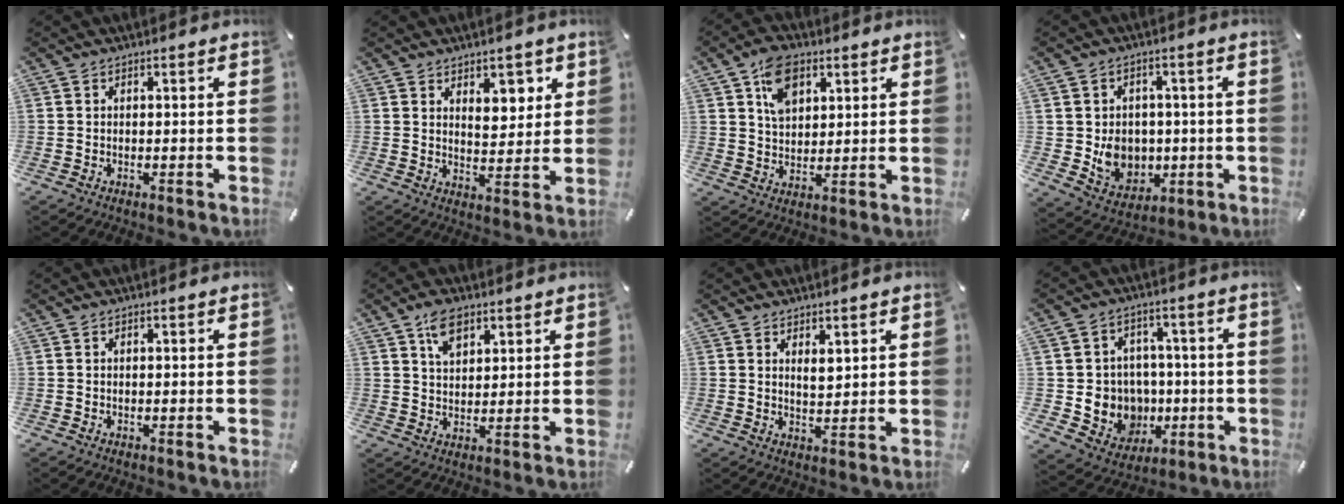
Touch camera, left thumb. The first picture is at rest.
{"total": 6.9, "force": [4.2, 4.3, 3.3], "torque": [-0.027, -0.025, 0.066]}
{"total": 9.2, "force": [4.5, 6.3, 5.0], "torque": [-0.091, 0.004, 0.084]}
{"total": 8.6, "force": [0.4, 8.2, 2.7], "torque": [-0.050, -0.011, 0.017]}
{"total": 0.0}
{"total": 6.5, "force": [3.8, 3.9, 3.4], "torque": [-0.062, -0.002, 0.070]}
{"total": 3.5, "force": [2.2, 1.8, 2.1], "torque": [-0.022, -0.012, 0.035]}
{"total": 10.8, "force": [-0.6, 10.6, 2.2], "torque": [-0.031, 0.001, 0.009]}